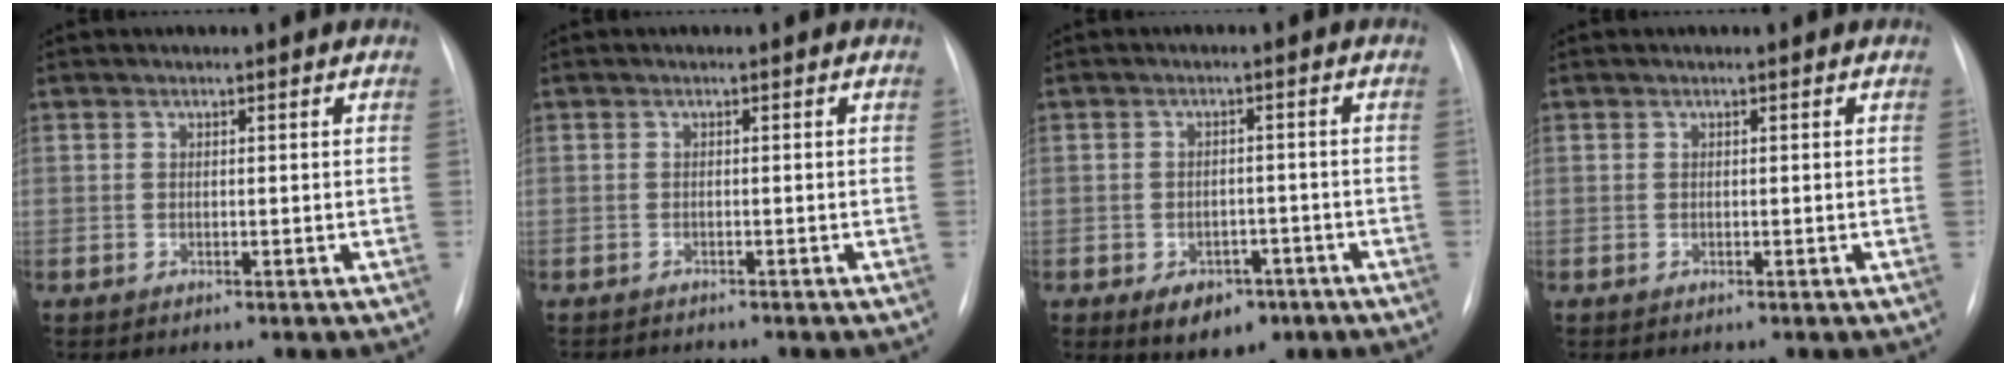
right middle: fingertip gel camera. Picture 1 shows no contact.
{"total": 2.2, "force": [-2.2, 0.3, 0.5], "torque": [-0.003, -0.007, -0.029]}
{"total": 6.0, "force": [-3.2, 4.0, 3.2], "torque": [-0.043, 0.007, -0.034]}
{"total": 0.0}